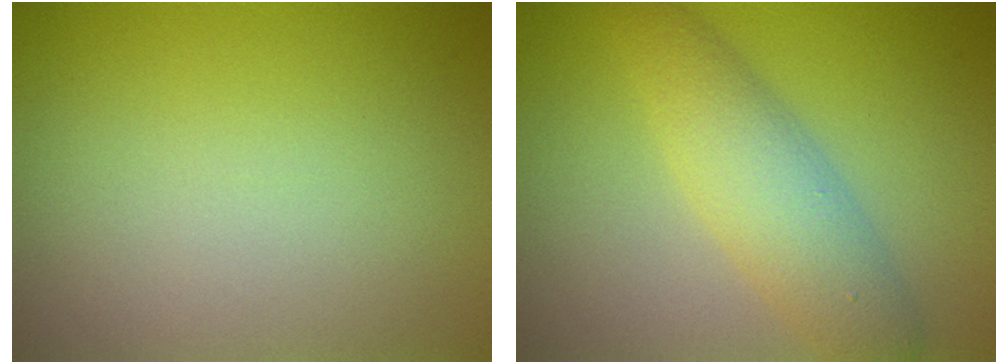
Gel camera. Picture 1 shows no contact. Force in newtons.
{"total": 4.8, "press": 4.8, "slide": 0.1}